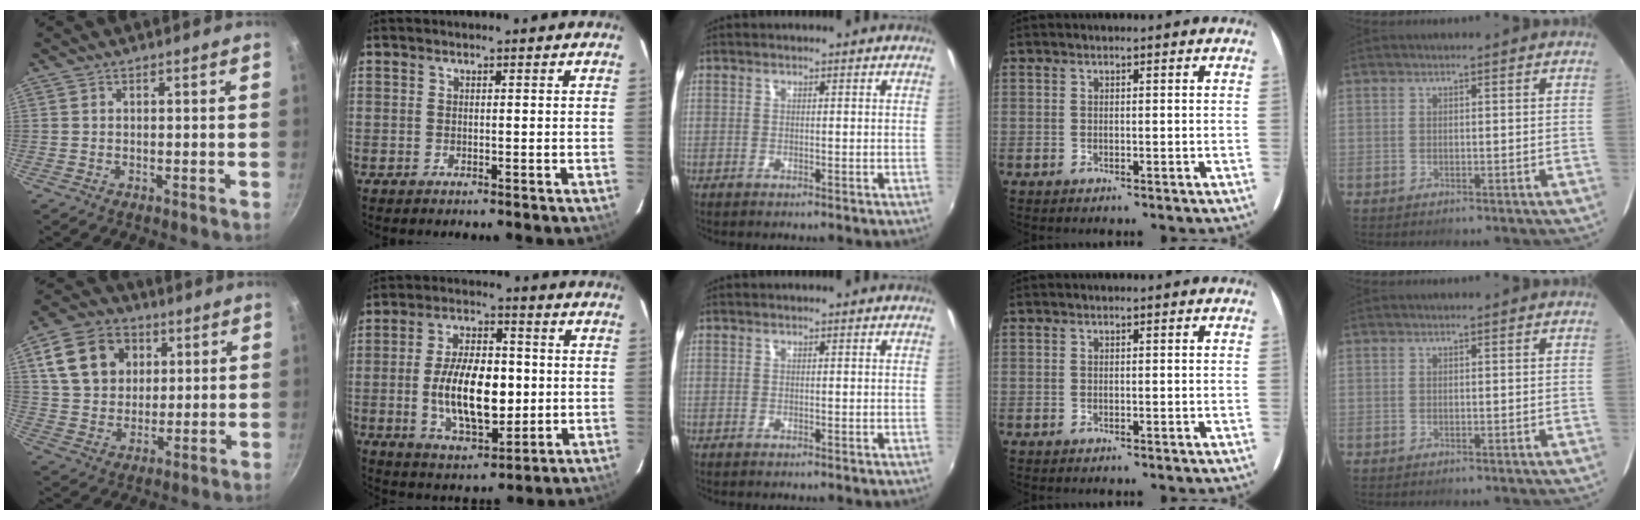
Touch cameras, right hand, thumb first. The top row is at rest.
{"thumb": {"total": 14.7, "force": [5.0, 11.5, 7.7], "torque": [-0.119, 0.000, 0.088]}, "index": {"total": 14.8, "force": [-1.2, 7.0, 13.0], "torque": [-0.245, -0.003, -0.010]}}